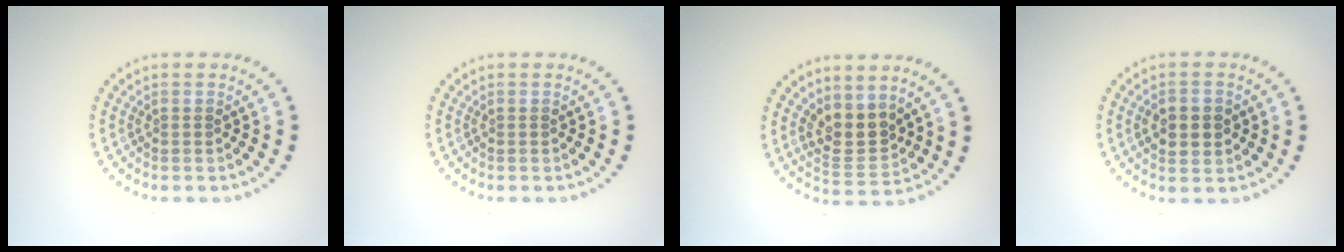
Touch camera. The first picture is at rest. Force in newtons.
{"total": 0.0}
{"total": 3.2, "press": 2.9, "slide": 1.5}
{"total": 3.0, "press": 3.0, "slide": 0.2}